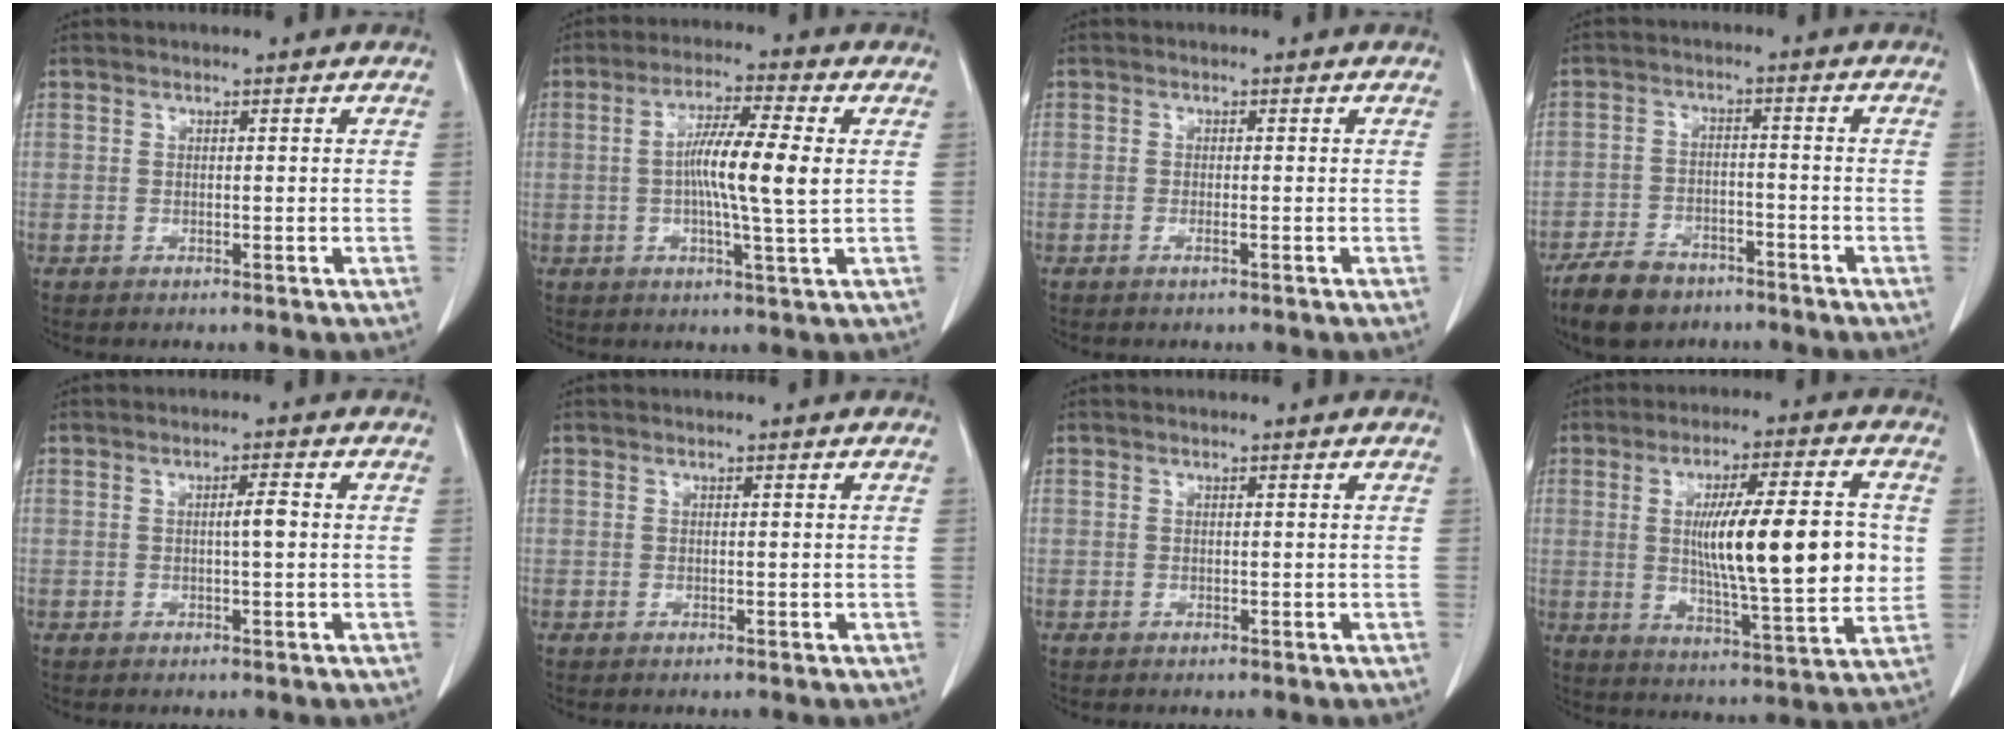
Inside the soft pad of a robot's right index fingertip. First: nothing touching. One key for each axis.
{"total": 9.5, "fx": 0.4, "fy": 0.0, "fz": 9.5, "tx": -0.170, "ty": 0.000, "tz": -0.001}
{"total": 0.9, "fx": -0.5, "fy": 0.0, "fz": 0.7, "tx": -0.013, "ty": 0.000, "tz": -0.010}
{"total": 8.0, "fx": -6.2, "fy": 3.7, "fz": 3.3, "tx": -0.068, "ty": -0.008, "tz": -0.112}
{"total": 2.1, "fx": -0.1, "fy": 0.2, "fz": 2.0, "tx": -0.033, "ty": 0.002, "tz": -0.003}
{"total": 0.0}
{"total": 0.0}
{"total": 17.4, "fx": 1.4, "fy": 2.6, "fz": 17.1, "tx": -0.274, "ty": -0.004, "tz": 0.020}